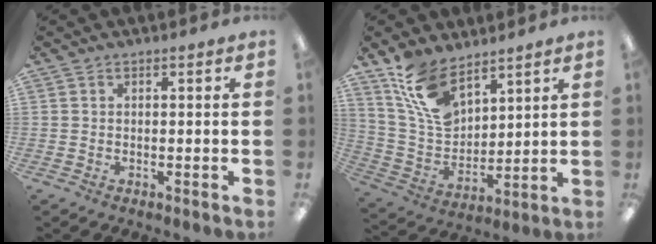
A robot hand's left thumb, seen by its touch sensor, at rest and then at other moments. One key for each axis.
{"total": 14.0, "fx": 9.2, "fy": 7.4, "fz": 7.5, "tx": -0.162, "ty": -0.037, "tz": 0.178}